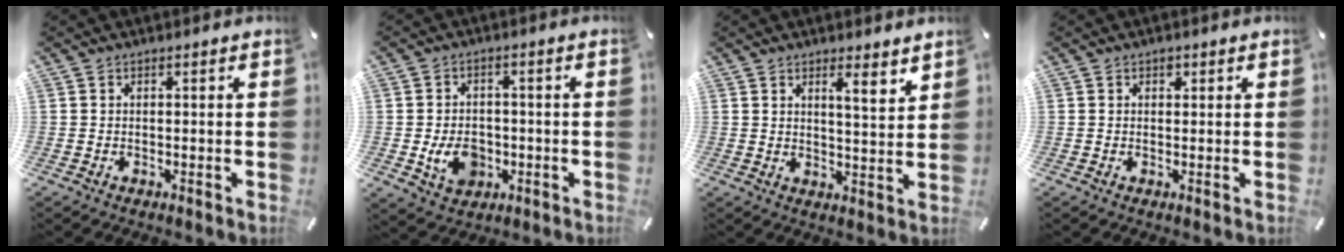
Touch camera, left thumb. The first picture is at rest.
{"total": 7.8, "force": [-1.9, 6.0, 4.5], "torque": [-0.085, 0.003, -0.035]}
{"total": 4.8, "force": [3.5, 0.6, 3.3], "torque": [-0.049, -0.028, 0.053]}
{"total": 1.0, "force": [0.5, 0.9, 0.3], "torque": [-0.007, 0.003, 0.009]}